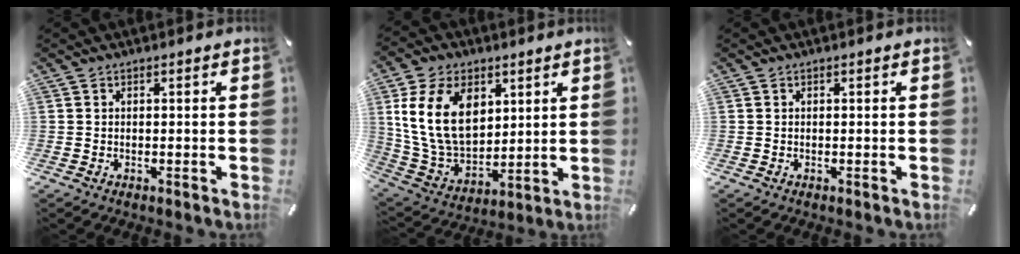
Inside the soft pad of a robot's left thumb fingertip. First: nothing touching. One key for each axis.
{"total": 17.5, "fx": 5.5, "fy": 12.3, "fz": 11.1, "tx": -0.248, "ty": -0.007, "tz": 0.101}
{"total": 0.0}